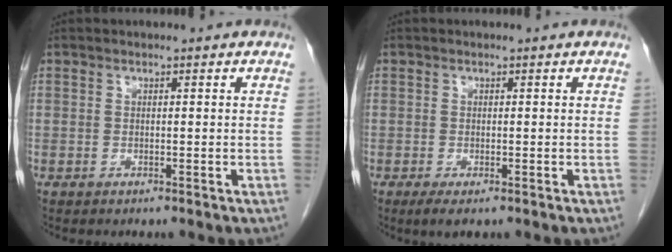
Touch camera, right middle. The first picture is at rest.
{"total": 2.1, "force": [-1.2, 0.6, 1.6], "torque": [-0.031, -0.006, -0.016]}